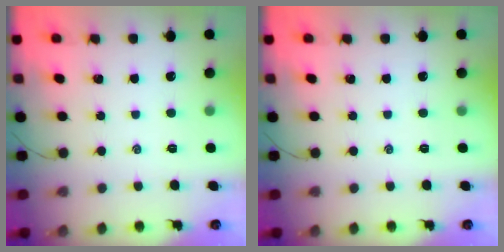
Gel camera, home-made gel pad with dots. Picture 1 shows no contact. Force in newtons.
{"total": 0.0}